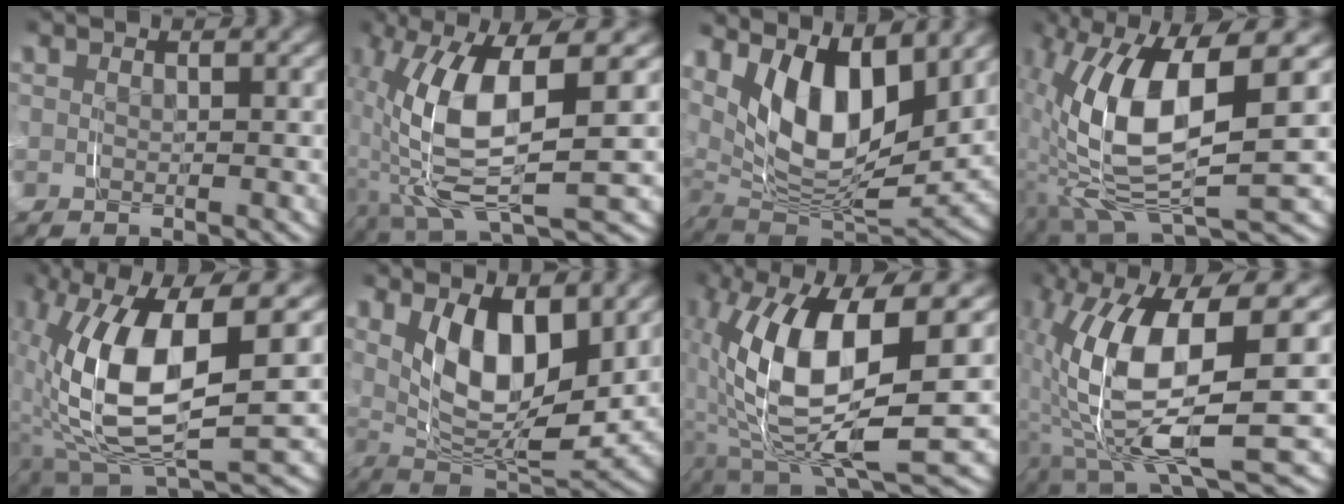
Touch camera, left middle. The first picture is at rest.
{"total": 10.9, "force": [-0.2, 3.9, 10.2], "torque": [-0.209, -0.008, 0.009]}
{"total": 13.3, "force": [3.2, 7.7, 10.3], "torque": [-0.204, -0.009, 0.053]}
{"total": 13.2, "force": [-0.5, 6.0, 11.8], "torque": [-0.233, -0.022, 0.009]}
{"total": 11.9, "force": [0.1, 5.1, 10.7], "torque": [-0.219, -0.020, 0.020]}
{"total": 9.7, "force": [2.3, 4.6, 8.3], "torque": [-0.154, -0.014, 0.039]}
{"total": 13.9, "force": [-0.2, 6.1, 12.5], "torque": [-0.245, -0.014, 0.012]}
{"total": 12.5, "force": [-0.4, 4.8, 11.5], "torque": [-0.216, -0.012, 0.004]}